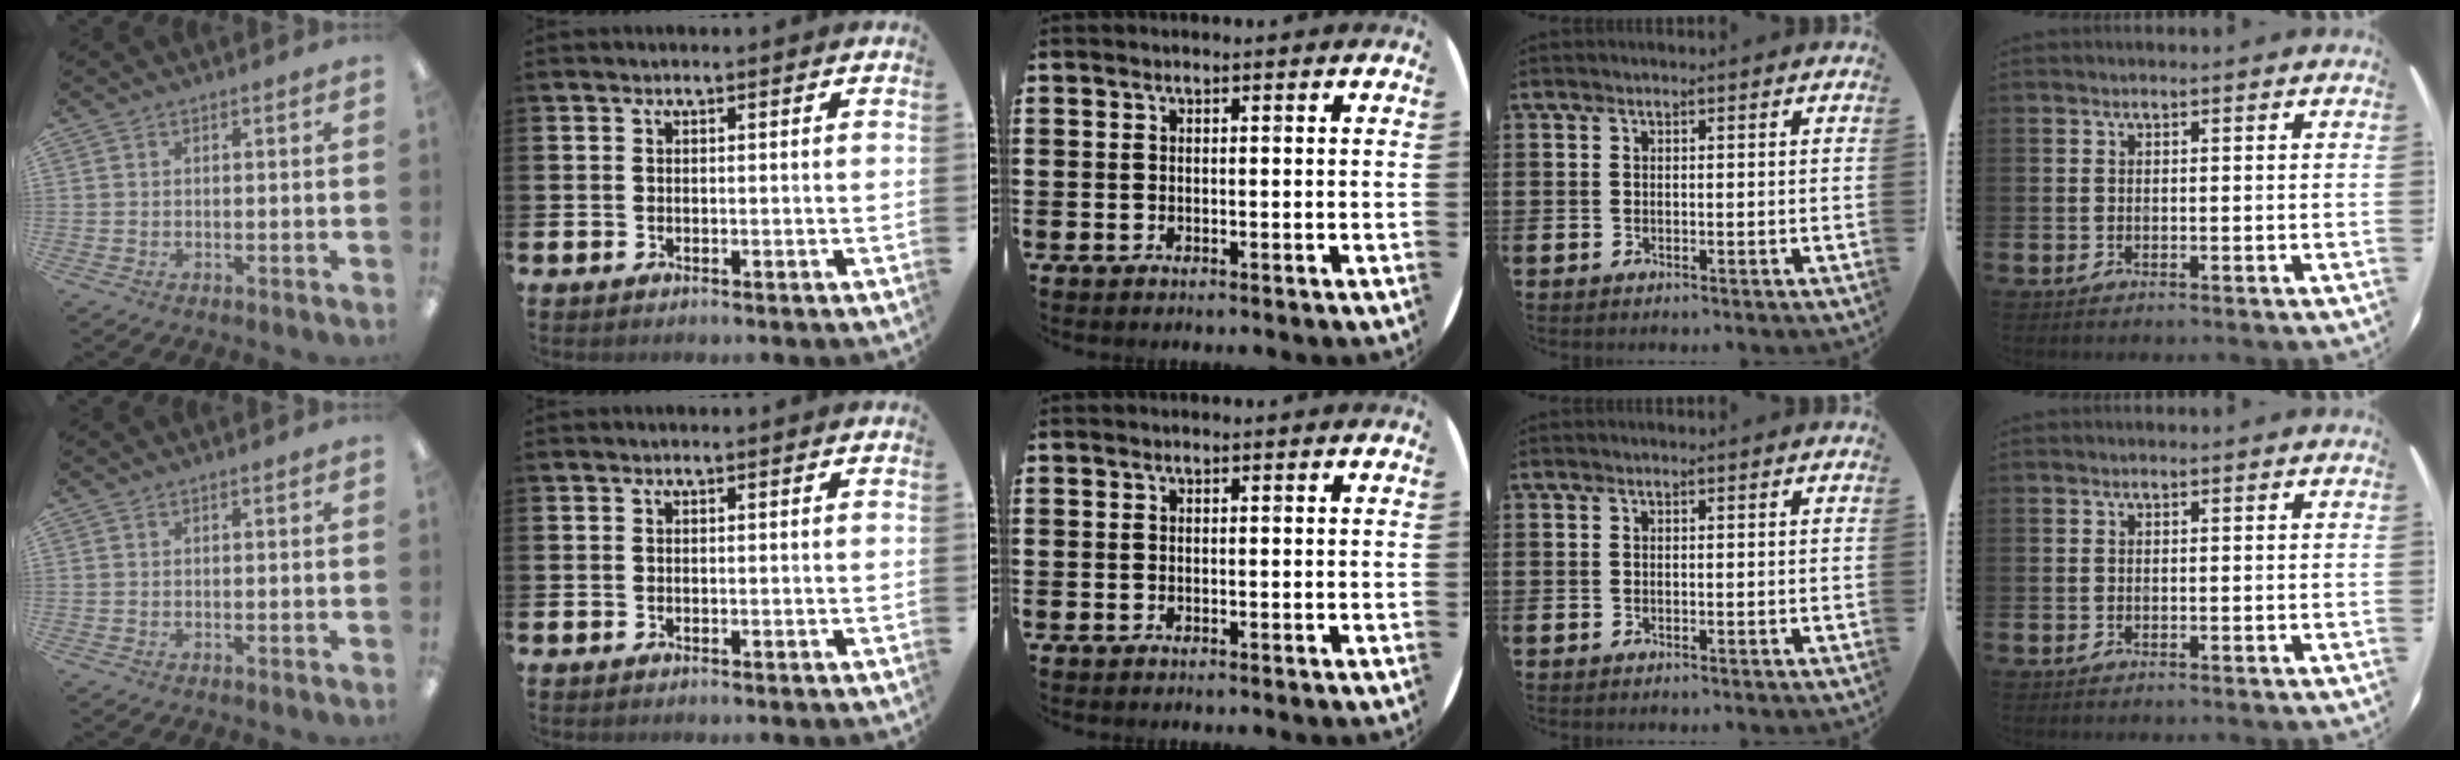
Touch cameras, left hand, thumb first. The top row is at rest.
{}